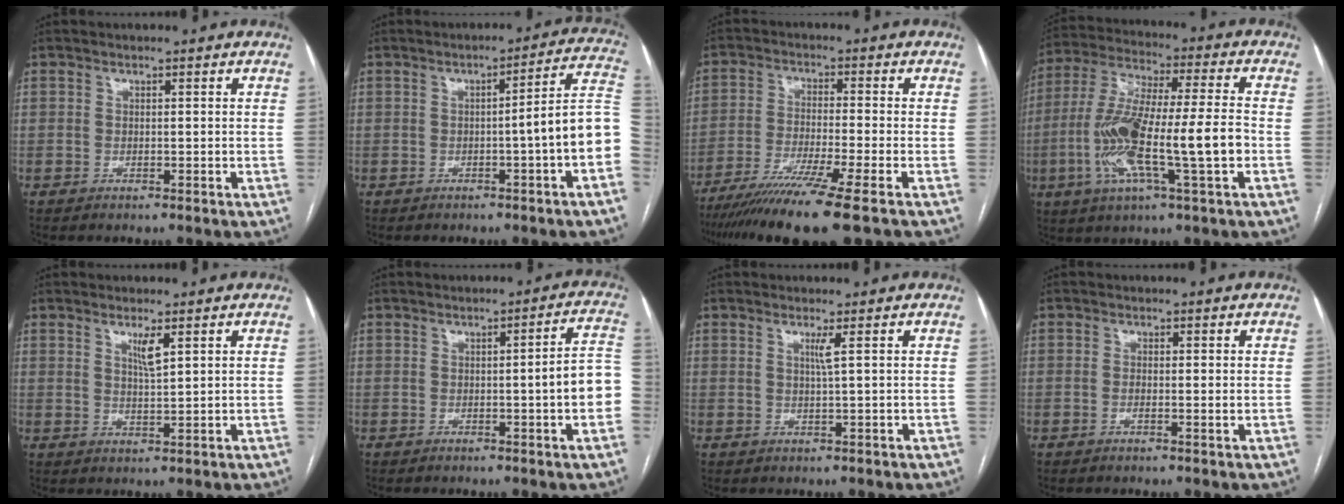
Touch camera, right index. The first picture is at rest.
{"total": 9.4, "force": [-2.2, -1.0, 9.1], "torque": [-0.104, 0.020, -0.035]}
{"total": 12.3, "force": [-9.0, -1.8, 8.2], "torque": [-0.140, -0.038, -0.146]}
{"total": 17.1, "force": [-3.9, 1.3, 16.5], "torque": [-0.328, -0.001, -0.071]}
{"total": 2.8, "force": [1.5, 0.0, 2.4], "torque": [-0.047, -0.007, 0.029]}
{"total": 6.9, "force": [-1.2, 0.0, 6.8], "torque": [-0.076, 0.014, -0.021]}
{"total": 1.5, "force": [0.6, -0.6, 1.3], "torque": [-0.027, -0.005, 0.012]}
{"total": 1.5, "force": [-0.1, 0.0, 1.5], "torque": [-0.026, -0.001, -0.002]}